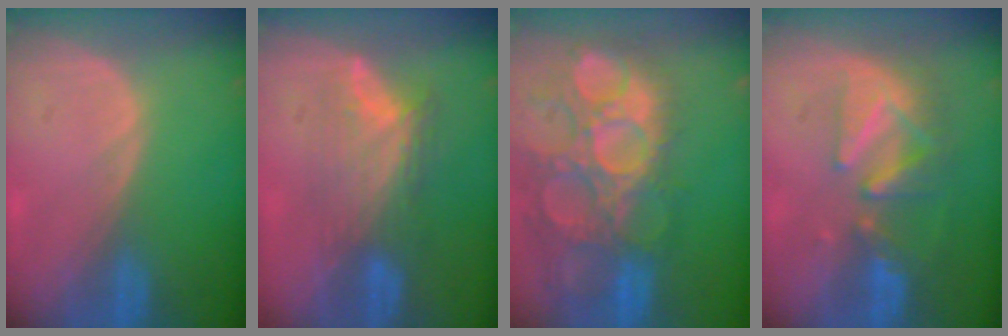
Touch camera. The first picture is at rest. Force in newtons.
{"total": 7.0, "press": 6.7, "slide": 1.9}
{"total": 15.1, "press": 12.6, "slide": 8.3}
{"total": 8.4, "press": 7.8, "slide": 3.2}